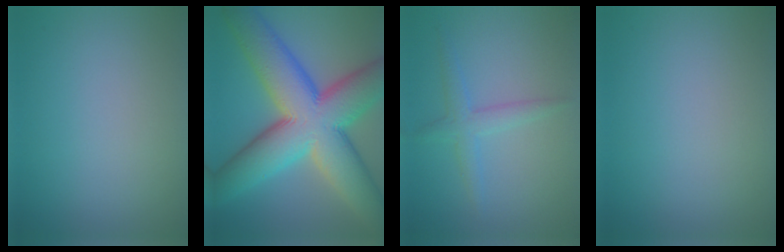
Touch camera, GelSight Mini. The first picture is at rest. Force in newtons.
{"total": 15.8, "press": 15.8, "slide": 0.8}
{"total": 2.2, "press": 2.2, "slide": 0.1}
{"total": 0.0}